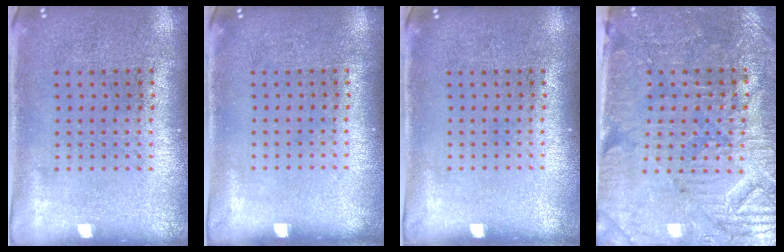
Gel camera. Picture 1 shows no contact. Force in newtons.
{"total": 0.0}
{"total": 0.0}
{"total": 3.7, "press": 3.5, "slide": 1.3}